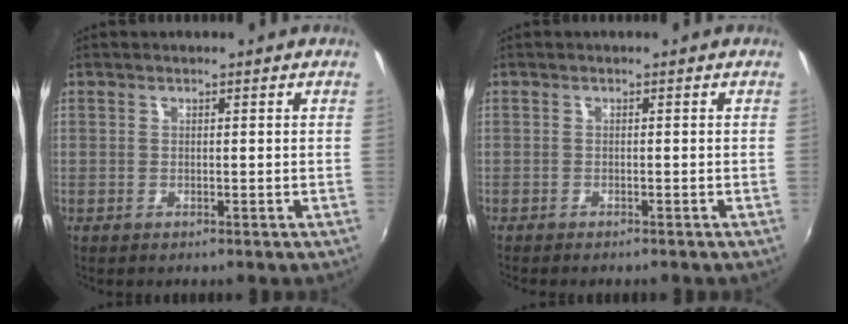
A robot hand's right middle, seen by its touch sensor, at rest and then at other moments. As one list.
[{"total": 1.7, "force": [-1.6, 0.3, 0.7], "torque": [-0.020, -0.009, -0.026]}]